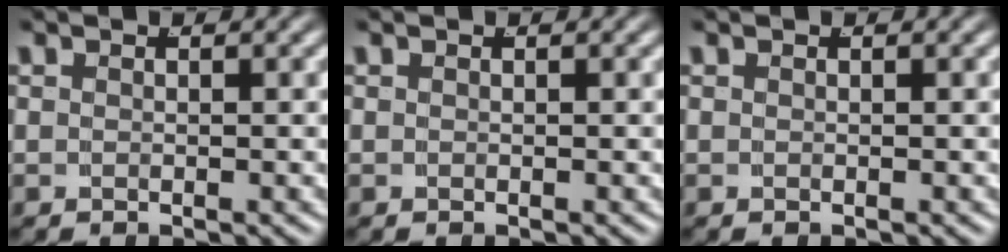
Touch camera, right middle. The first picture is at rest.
{"total": 0.0}
{"total": 0.0}